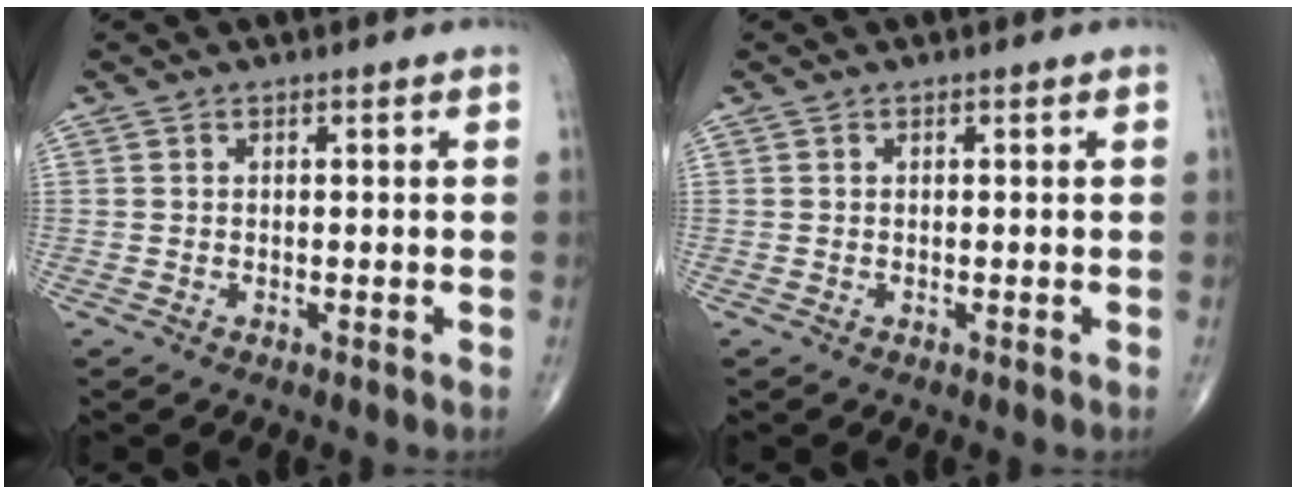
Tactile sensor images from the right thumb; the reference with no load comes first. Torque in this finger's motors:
{"motor_torque": [0.00, 0.00, 0.01, 0.00, 0.00]}